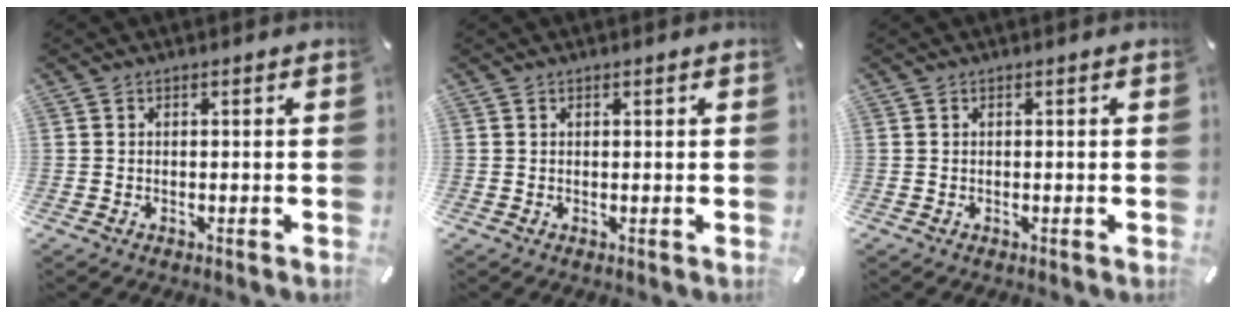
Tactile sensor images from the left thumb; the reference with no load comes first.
{"total": 0.0}
{"total": 0.0}